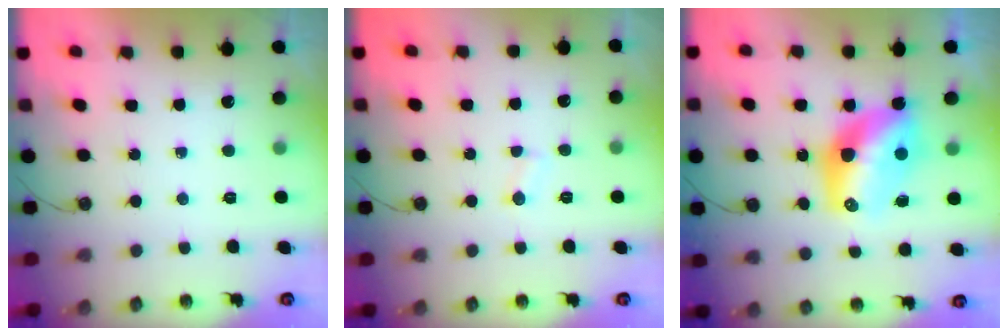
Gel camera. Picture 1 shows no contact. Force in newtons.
{"total": 1.8, "press": 1.8, "slide": 0.2}
{"total": 13.2, "press": 13.2, "slide": 1.0}